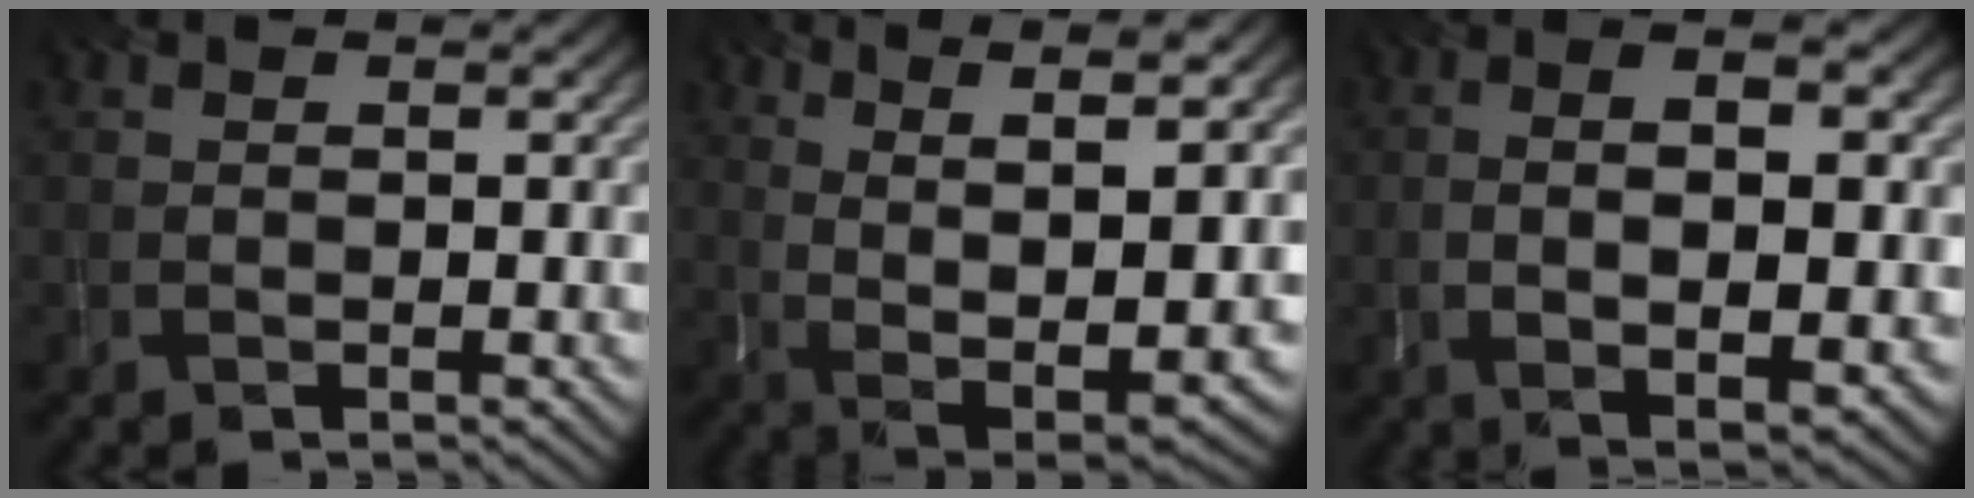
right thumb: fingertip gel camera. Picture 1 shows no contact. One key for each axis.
{"total": 12.9, "fx": 4.4, "fy": 4.6, "fz": 11.3, "tx": -0.201, "ty": 0.014, "tz": 0.078}
{"total": 8.0, "fx": -0.4, "fy": 2.7, "fz": 7.5, "tx": -0.131, "ty": -0.006, "tz": -0.002}